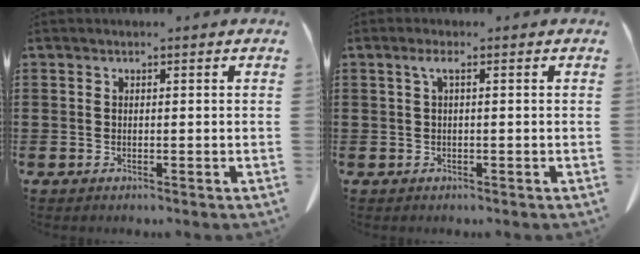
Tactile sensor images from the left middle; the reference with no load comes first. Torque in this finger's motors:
{"motor_torque": [0.40, -0.43, 0.24, 0.03]}